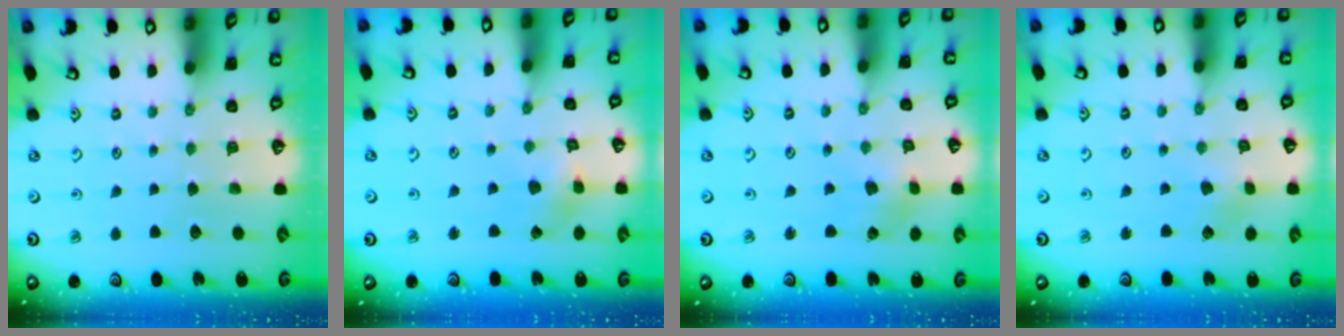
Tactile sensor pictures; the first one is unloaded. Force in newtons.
{"total": 2.7, "press": 2.7, "slide": 0.2}
{"total": 3.1, "press": 3.0, "slide": 0.4}
{"total": 1.9, "press": 1.9, "slide": 0.3}